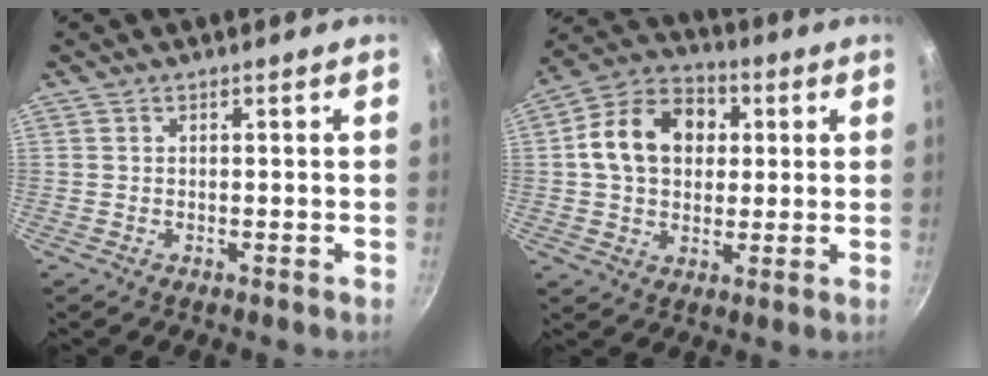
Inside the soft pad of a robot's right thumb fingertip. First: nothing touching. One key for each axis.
{"total": 14.4, "fx": 2.4, "fy": 10.9, "fz": 9.0, "tx": -0.130, "ty": 0.022, "tz": 0.025}